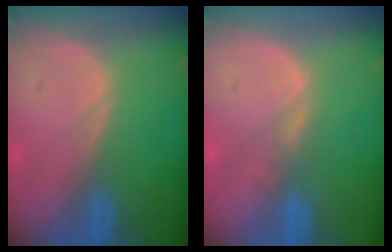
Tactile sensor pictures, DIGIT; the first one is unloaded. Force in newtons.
{"total": 1.3, "press": 1.3, "slide": 0.2}